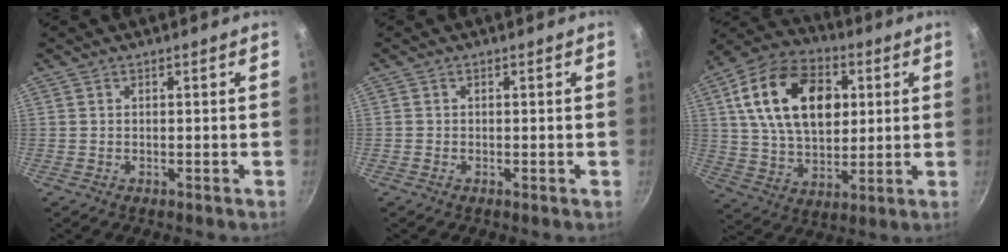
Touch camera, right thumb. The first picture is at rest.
{"total": 0.0}
{"total": 21.5, "force": [5.5, 14.0, 15.4], "torque": [-0.242, 0.003, 0.088]}